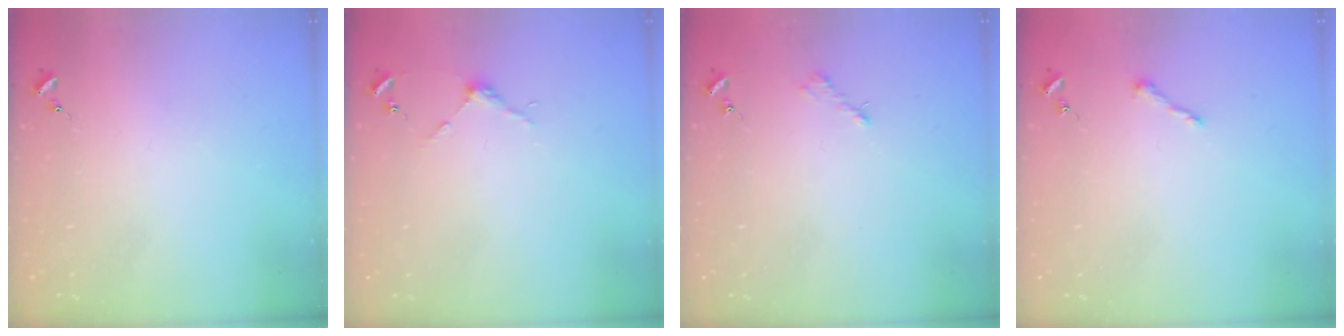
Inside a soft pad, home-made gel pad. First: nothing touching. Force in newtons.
{"total": 3.7, "press": 3.7, "slide": 0.3}
{"total": 2.6, "press": 2.5, "slide": 0.3}
{"total": 3.6, "press": 3.6, "slide": 0.4}